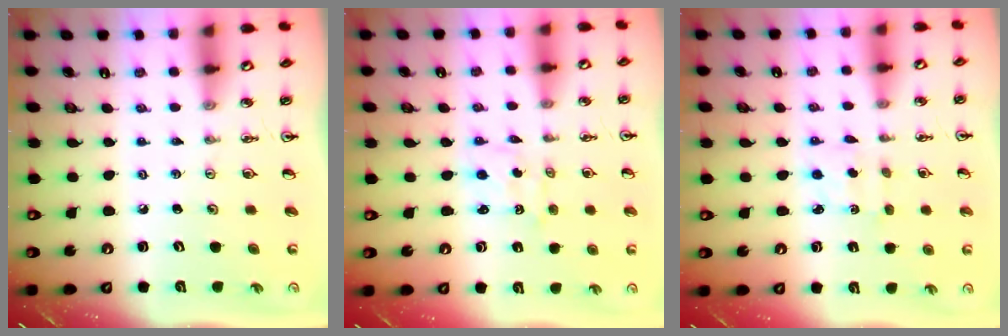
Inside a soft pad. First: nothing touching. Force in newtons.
{"total": 1.1, "press": 0.7, "slide": 0.8}
{"total": 1.7, "press": 1.5, "slide": 0.8}